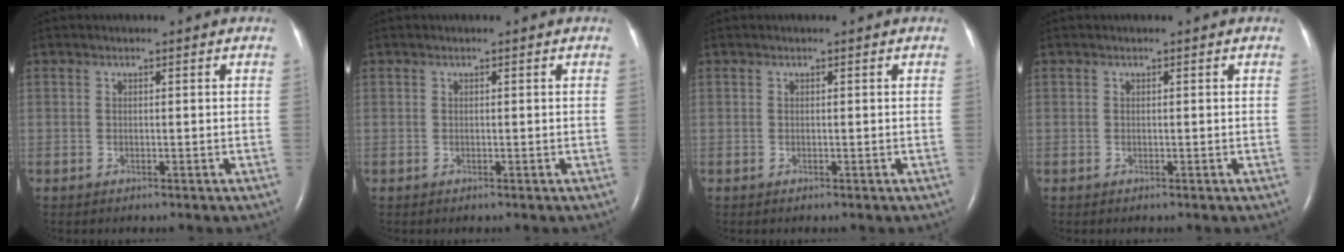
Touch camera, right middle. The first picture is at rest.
{"total": 0.0}
{"total": 0.0}
{"total": 0.0}